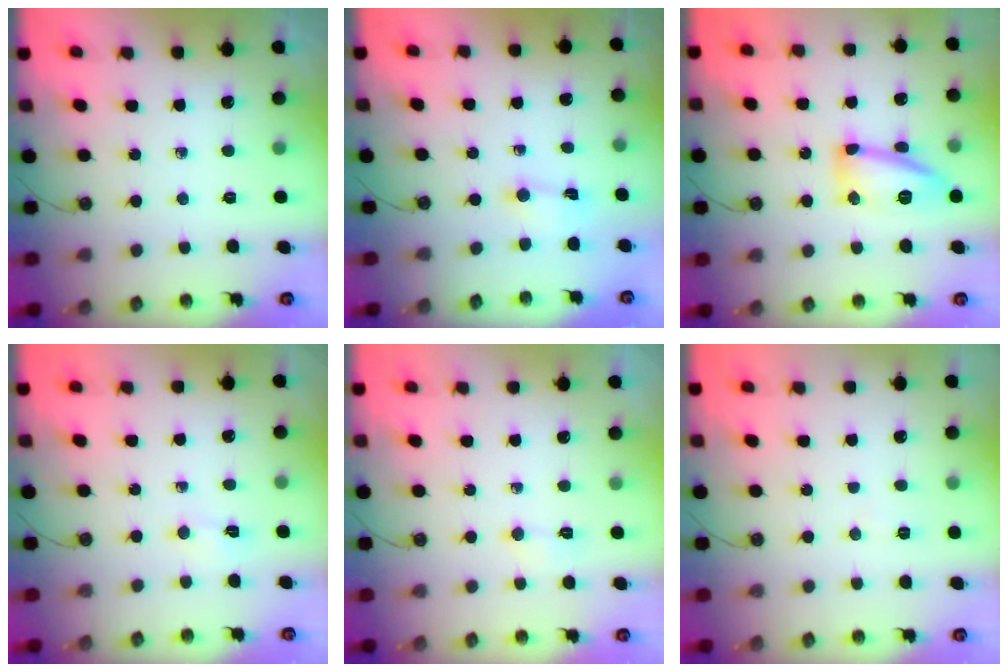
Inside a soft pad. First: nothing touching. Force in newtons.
{"total": 0.8, "press": 0.7, "slide": 0.5}
{"total": 13.7, "press": 13.7, "slide": 1.1}
{"total": 2.6, "press": 2.6, "slide": 0.6}
{"total": 2.7, "press": 2.6, "slide": 0.5}
{"total": 3.9, "press": 3.8, "slide": 1.0}